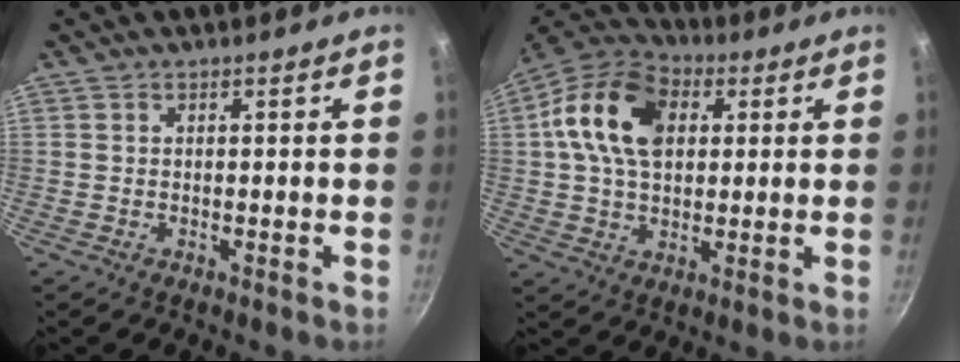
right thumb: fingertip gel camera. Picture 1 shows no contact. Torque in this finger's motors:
{"motor_torque": [2.39, 2.62, 1.09, -0.45, 0.23]}